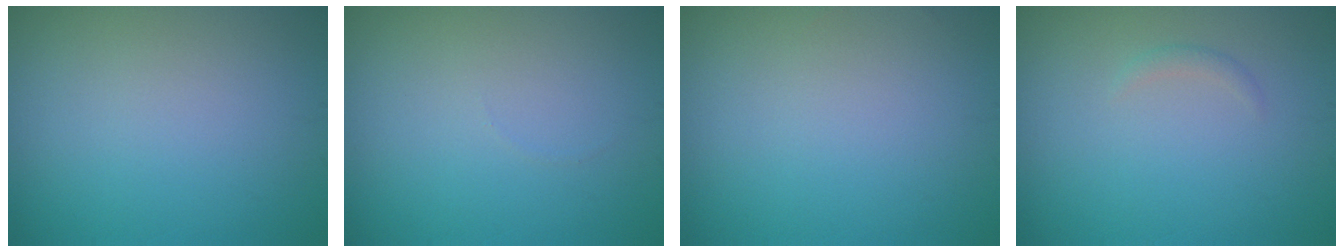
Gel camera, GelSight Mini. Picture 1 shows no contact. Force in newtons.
{"total": 0.0}
{"total": 0.0}
{"total": 0.7, "press": 0.7, "slide": 0.0}